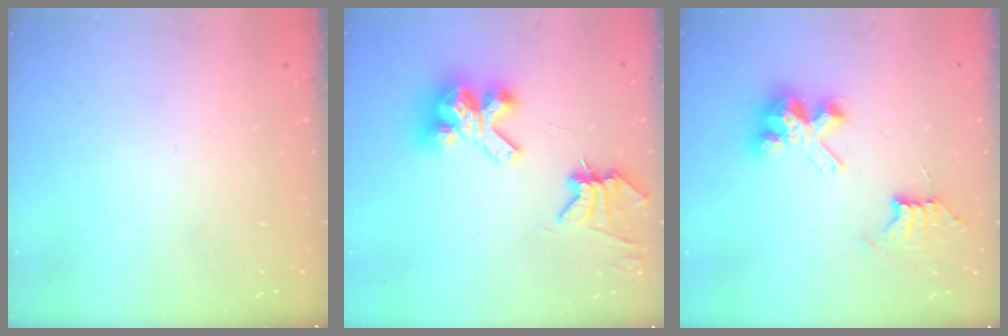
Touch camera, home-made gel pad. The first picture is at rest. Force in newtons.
{"total": 10.4, "press": 10.3, "slide": 1.0}
{"total": 7.8, "press": 7.8, "slide": 0.6}